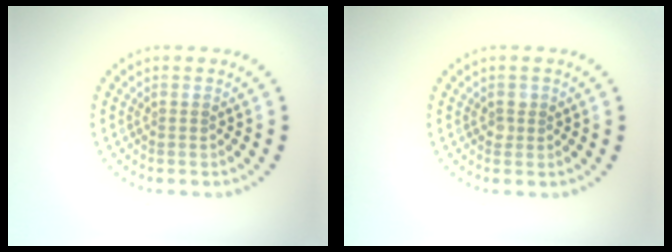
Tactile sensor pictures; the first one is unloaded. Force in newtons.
{"total": 1.0, "press": 0.9, "slide": 0.2}